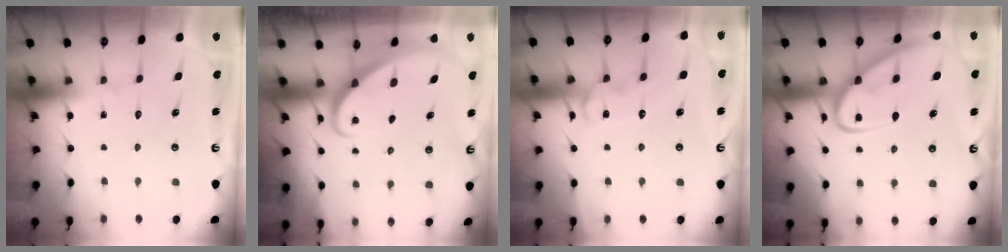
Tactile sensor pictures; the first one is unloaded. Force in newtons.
{"total": 2.2, "press": 2.2, "slide": 0.2}
{"total": 11.3, "press": 11.3, "slide": 0.9}
{"total": 10.3, "press": 10.3, "slide": 1.0}